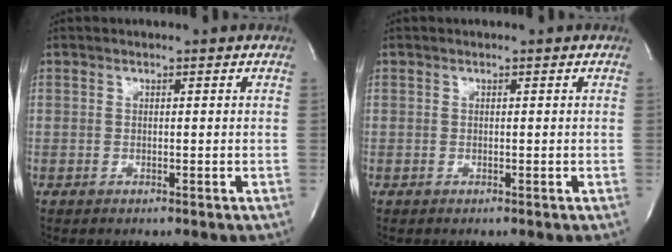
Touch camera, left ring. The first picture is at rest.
{"total": 0.0}